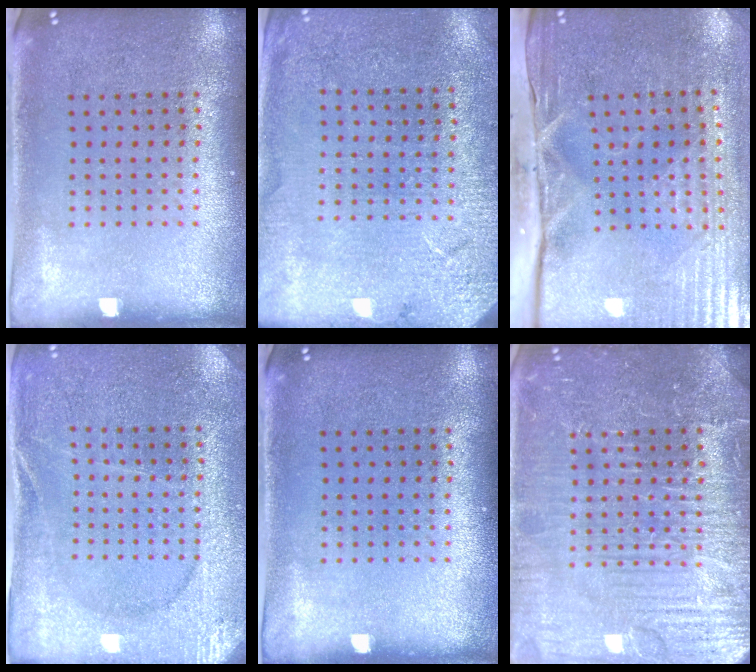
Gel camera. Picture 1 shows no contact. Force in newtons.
{"total": 2.7, "press": 2.7, "slide": 0.2}
{"total": 4.7, "press": 4.0, "slide": 2.5}
{"total": 2.9, "press": 2.9, "slide": 0.3}
{"total": 0.0}
{"total": 7.6, "press": 7.6, "slide": 1.0}